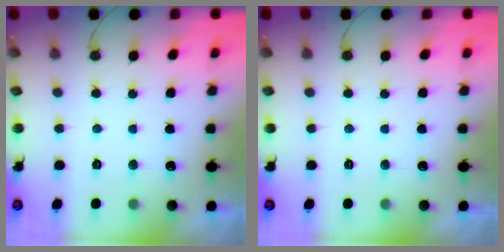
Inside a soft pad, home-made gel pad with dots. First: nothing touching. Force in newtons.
{"total": 0.0}